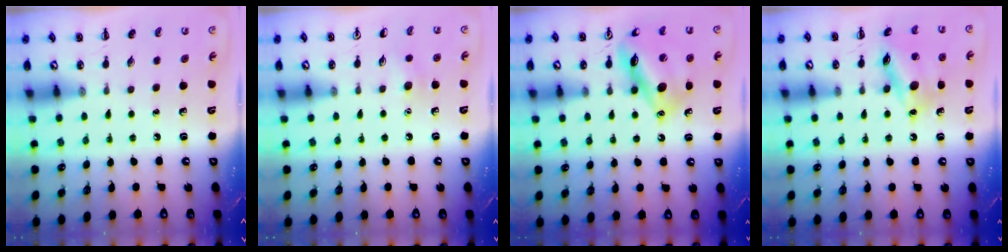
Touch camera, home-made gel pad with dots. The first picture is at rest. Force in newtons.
{"total": 5.4, "press": 5.2, "slide": 1.6}
{"total": 14.4, "press": 14.3, "slide": 1.6}
{"total": 14.4, "press": 14.3, "slide": 1.2}